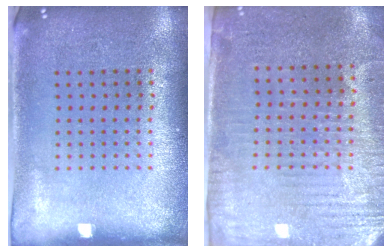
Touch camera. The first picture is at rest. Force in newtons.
{"total": 3.1, "press": 2.8, "slide": 1.4}